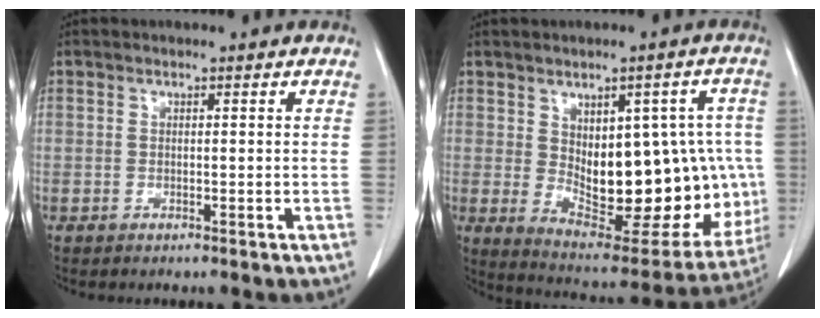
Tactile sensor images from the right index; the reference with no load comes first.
{"total": 20.6, "force": [-0.4, 9.4, 18.3], "torque": [-0.230, 0.011, 0.030]}